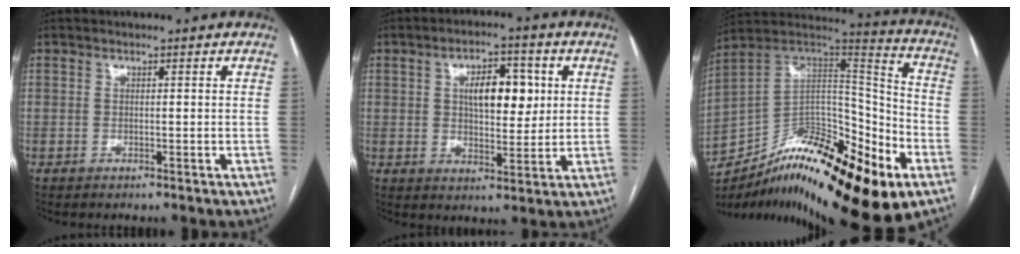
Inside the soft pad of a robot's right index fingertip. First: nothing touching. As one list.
[{"total": 8.7, "force": [2.2, 4.0, 7.4], "torque": [-0.115, 0.013, 0.036]}, {"total": 27.5, "force": [-13.9, 9.1, 21.9], "torque": [-0.339, 0.029, -0.221]}]